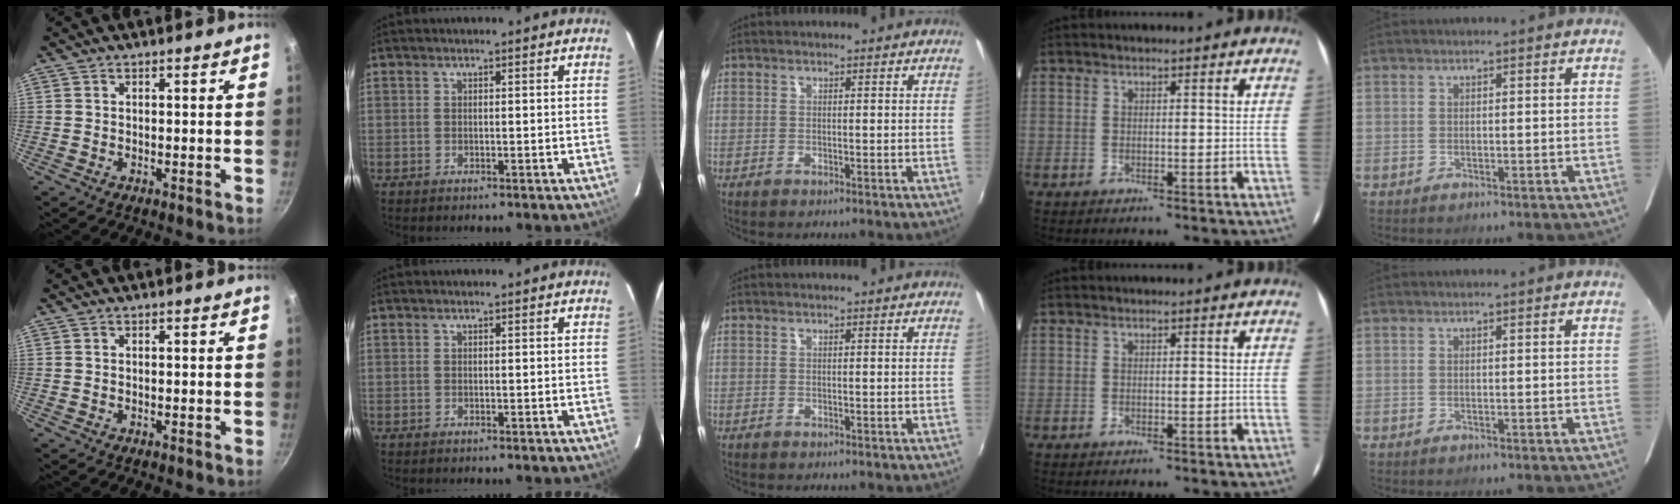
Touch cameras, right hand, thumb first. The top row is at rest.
{}